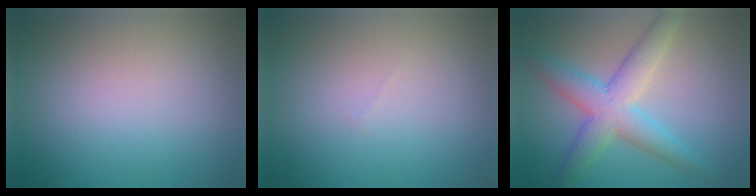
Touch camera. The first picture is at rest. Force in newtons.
{"total": 0.0}
{"total": 5.6, "press": 5.6, "slide": 0.2}